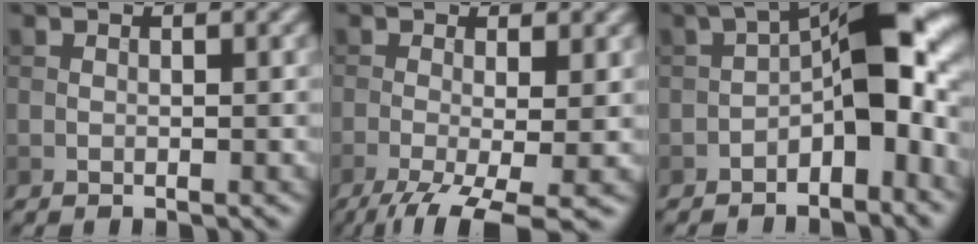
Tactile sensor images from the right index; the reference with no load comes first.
{"total": 7.4, "force": [-3.3, 2.1, 6.3], "torque": [-0.114, -0.018, -0.054]}
{"total": 9.8, "force": [-2.2, 4.1, 8.6], "torque": [-0.120, 0.027, -0.048]}